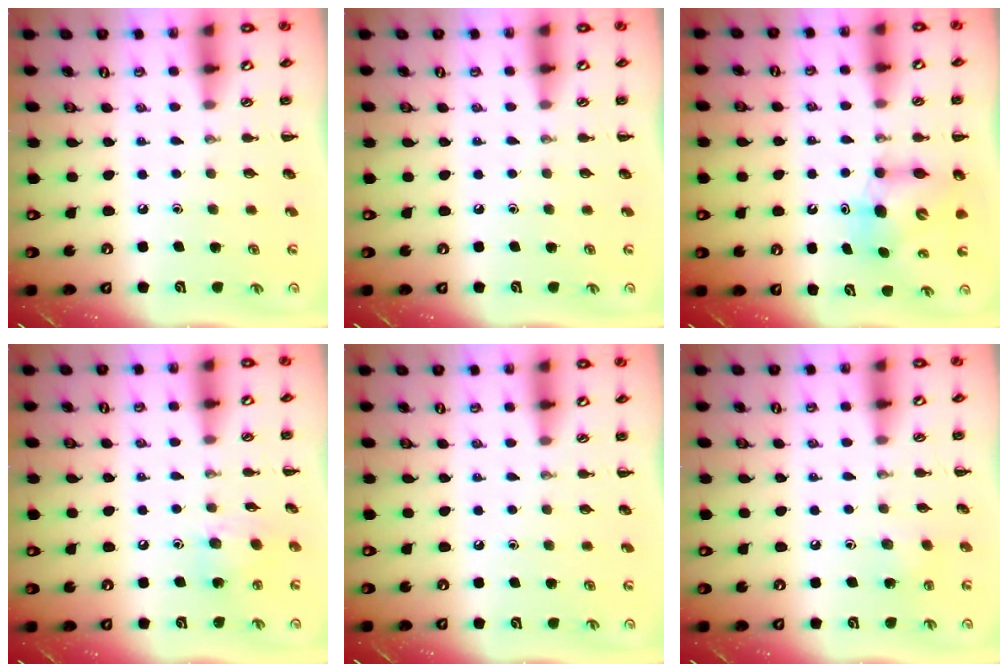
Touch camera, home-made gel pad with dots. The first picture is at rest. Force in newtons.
{"total": 0.0}
{"total": 7.3, "press": 7.2, "slide": 1.4}
{"total": 7.6, "press": 7.6, "slide": 0.7}
{"total": 0.0}
{"total": 3.4, "press": 3.2, "slide": 1.2}